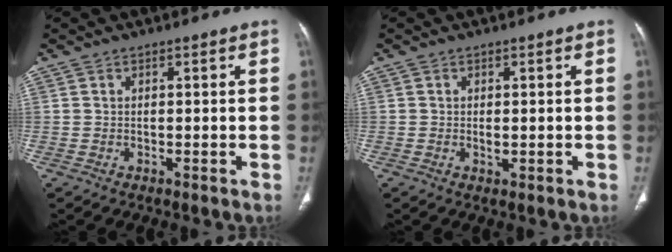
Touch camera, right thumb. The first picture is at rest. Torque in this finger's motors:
{"motor_torque": [3.43, 1.58, 1.38, -1.37, 0.26]}